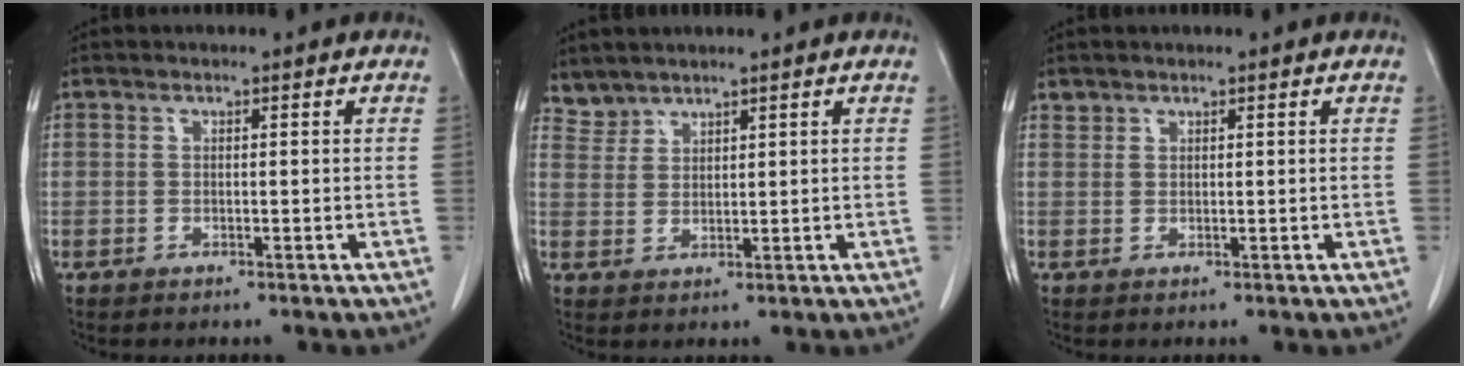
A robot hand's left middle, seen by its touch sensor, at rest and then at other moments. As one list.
[{"total": 2.7, "force": [2.6, 0.6, -0.5], "torque": [0.009, 0.010, 0.058]}, {"total": 0.9, "force": [0.8, 0.4, -0.1], "torque": [0.005, 0.003, 0.014]}]